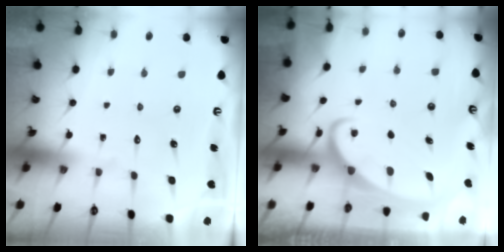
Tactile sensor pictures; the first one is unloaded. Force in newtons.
{"total": 2.7, "press": 2.7, "slide": 0.3}